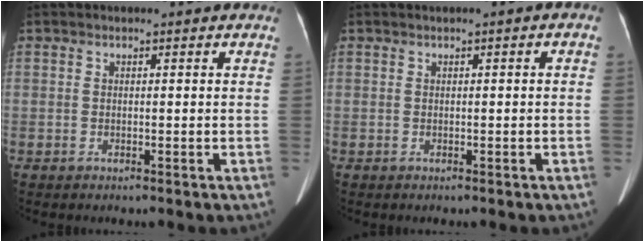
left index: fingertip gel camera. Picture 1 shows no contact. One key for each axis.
{"total": 0.7, "fx": 0.1, "fy": 0.2, "fz": 0.7, "tx": -0.009, "ty": 0.007, "tz": 0.003}